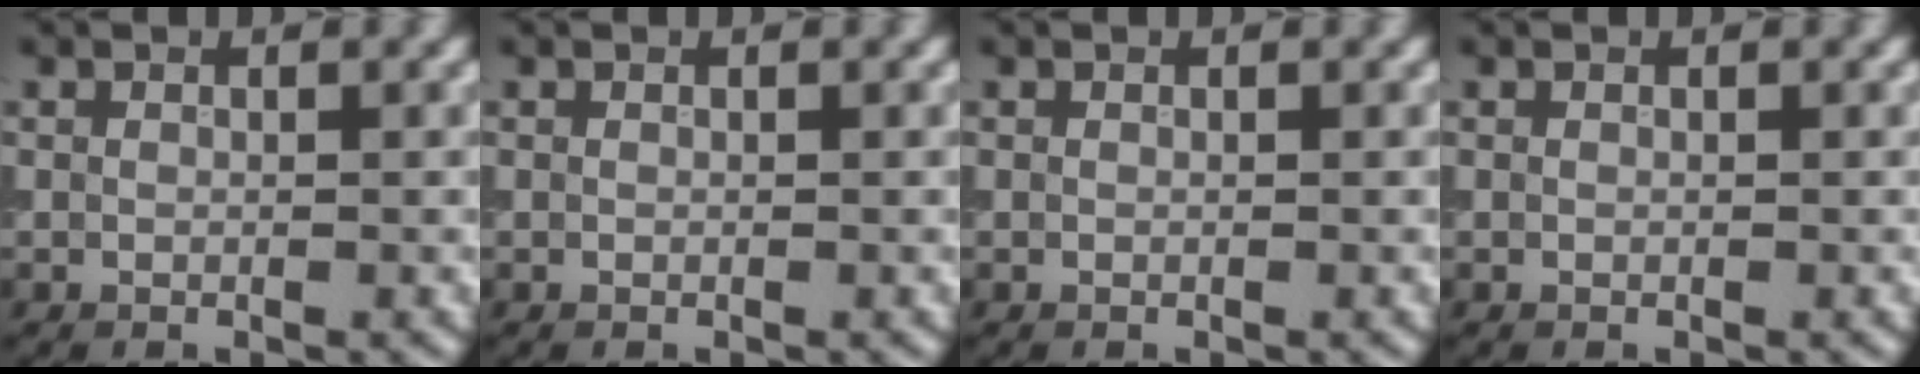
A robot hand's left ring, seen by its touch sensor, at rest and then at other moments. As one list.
[{"total": 0.0}, {"total": 0.0}, {"total": 0.0}]